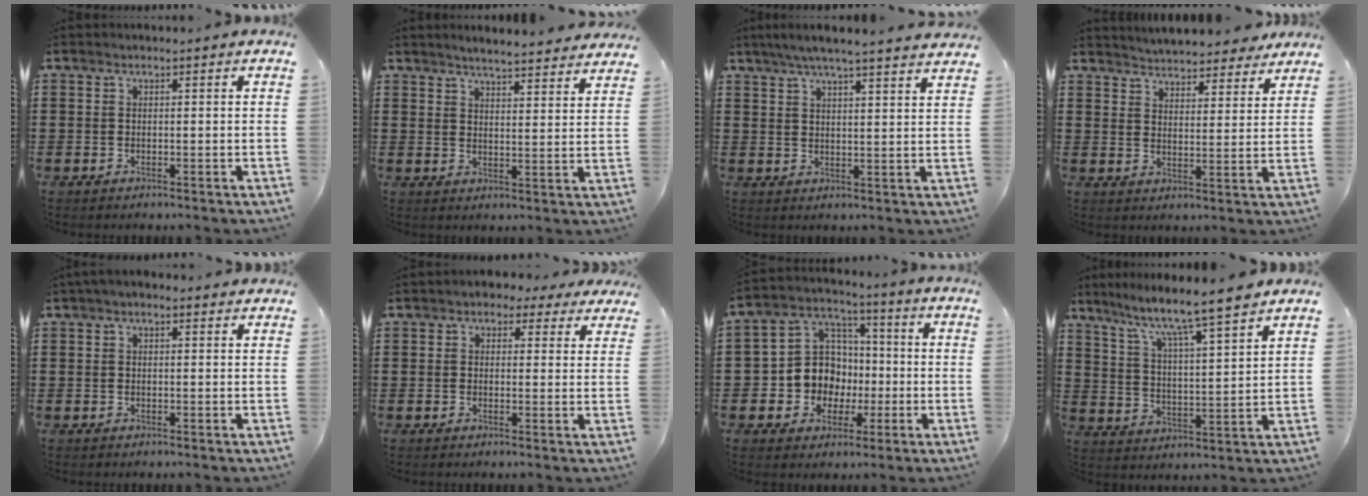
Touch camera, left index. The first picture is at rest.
{"total": 4.1, "force": [4.1, -0.4, 0.7], "torque": [-0.028, -0.022, 0.071]}
{"total": 4.9, "force": [4.3, -0.4, 2.2], "torque": [-0.056, -0.014, 0.075]}
{"total": 5.0, "force": [5.0, 0.3, 0.2], "torque": [-0.025, -0.023, 0.090]}
{"total": 1.2, "force": [0.3, 0.9, 0.8], "torque": [-0.017, 0.007, 0.005]}
{"total": 2.2, "force": [1.3, 1.7, 0.7], "torque": [-0.015, 0.007, 0.020]}
{"total": 9.3, "force": [-1.0, 8.9, 2.6], "torque": [-0.099, 0.005, -0.015]}
{"total": 7.0, "force": [6.1, -0.4, 3.5], "torque": [-0.093, -0.045, 0.095]}